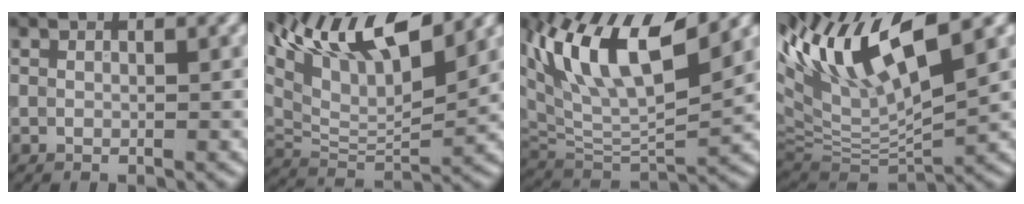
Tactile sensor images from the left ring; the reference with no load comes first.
{"total": 11.5, "force": [7.1, 4.1, 8.0], "torque": [-0.150, 0.016, 0.126]}
{"total": 11.9, "force": [6.0, 4.1, 9.4], "torque": [-0.174, 0.020, 0.109]}
{"total": 11.0, "force": [5.0, 3.3, 9.3], "torque": [-0.187, 0.011, 0.095]}